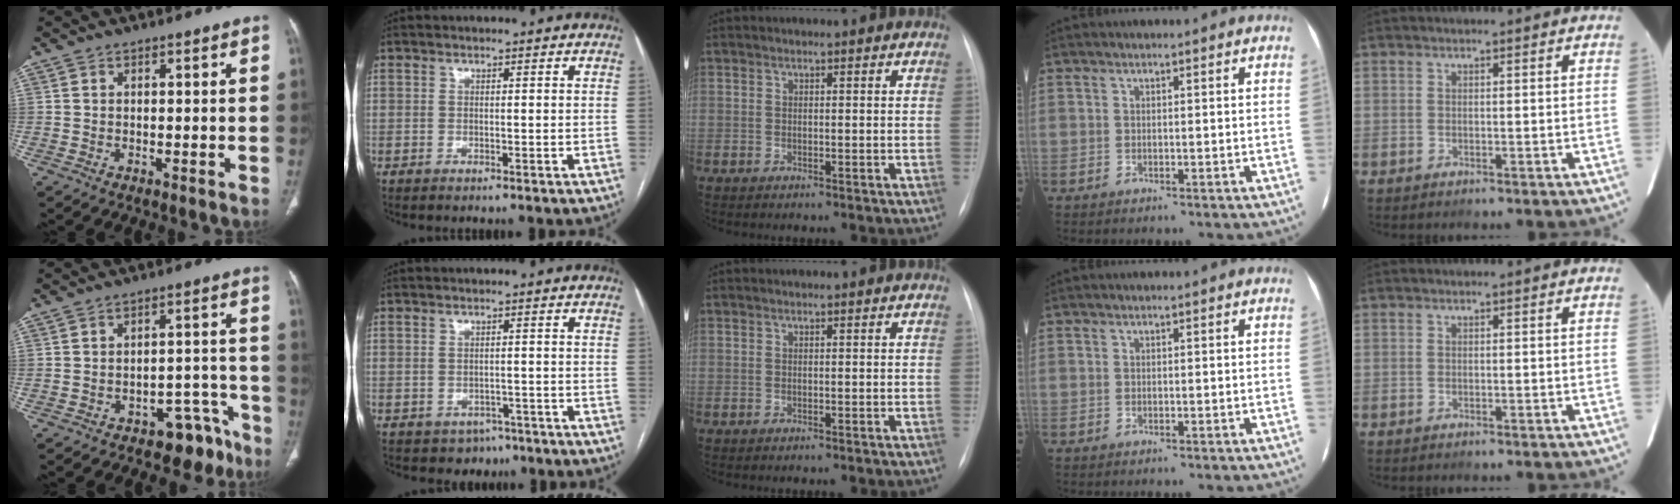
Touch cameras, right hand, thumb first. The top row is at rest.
{"thumb": {"total": 8.0, "force": [-6.0, 4.5, 2.8], "torque": [0.002, 0.080, -0.082]}, "index": {"total": 3.5, "force": [-2.1, 2.7, 0.9], "torque": [-0.003, 0.006, -0.021]}}